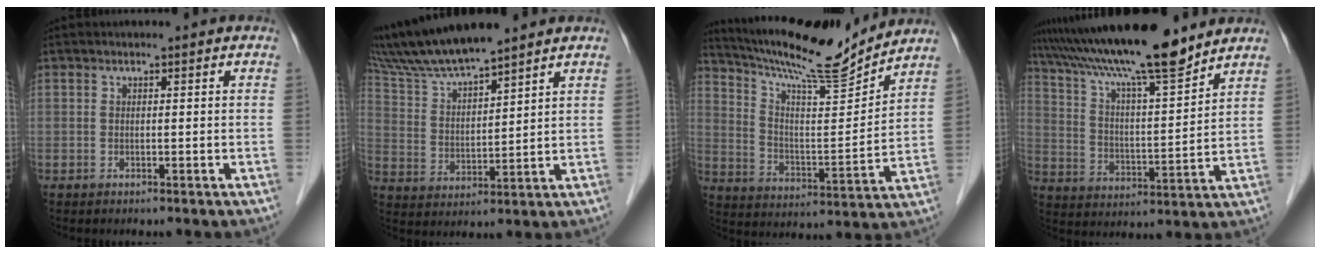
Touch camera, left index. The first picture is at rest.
{"total": 11.3, "force": [10.1, 0.4, 5.1], "torque": [-0.108, 0.016, 0.197]}
{"total": 17.1, "force": [15.8, 0.4, 6.6], "torque": [-0.121, -0.010, 0.258]}
{"total": 17.4, "force": [14.7, 0.9, 9.3], "torque": [-0.163, 0.011, 0.250]}